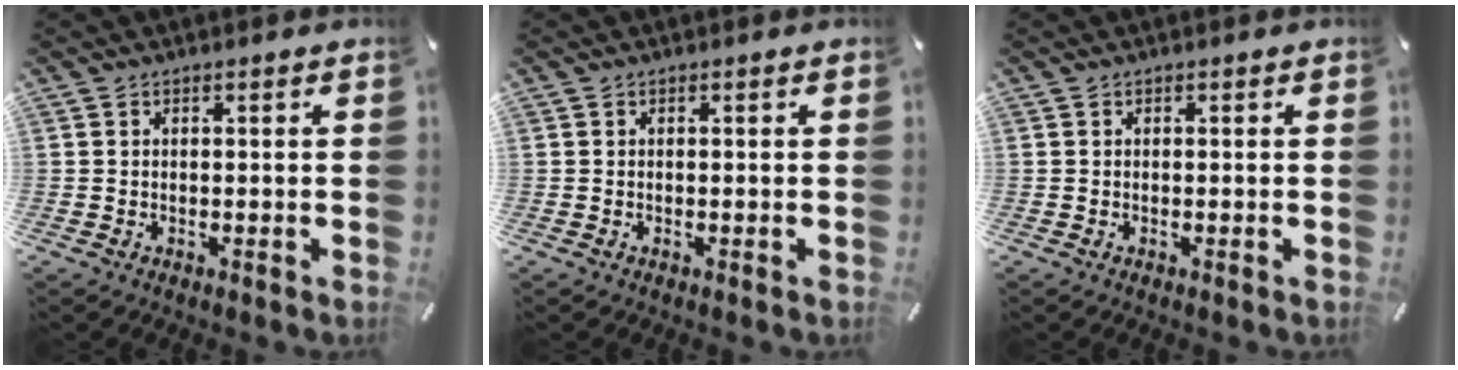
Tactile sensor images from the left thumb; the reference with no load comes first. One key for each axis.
{"total": 0.0}
{"total": 0.0}